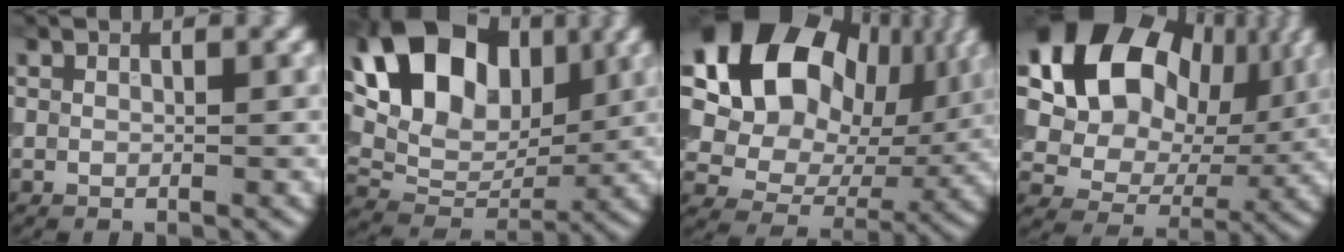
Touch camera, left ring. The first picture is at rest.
{"total": 12.8, "force": [4.2, 8.9, 8.3], "torque": [-0.157, 0.018, 0.070]}
{"total": 16.9, "force": [5.7, 12.4, 10.0], "torque": [-0.187, 0.033, 0.105]}
{"total": 15.0, "force": [4.9, 10.8, 9.2], "torque": [-0.159, 0.018, 0.086]}